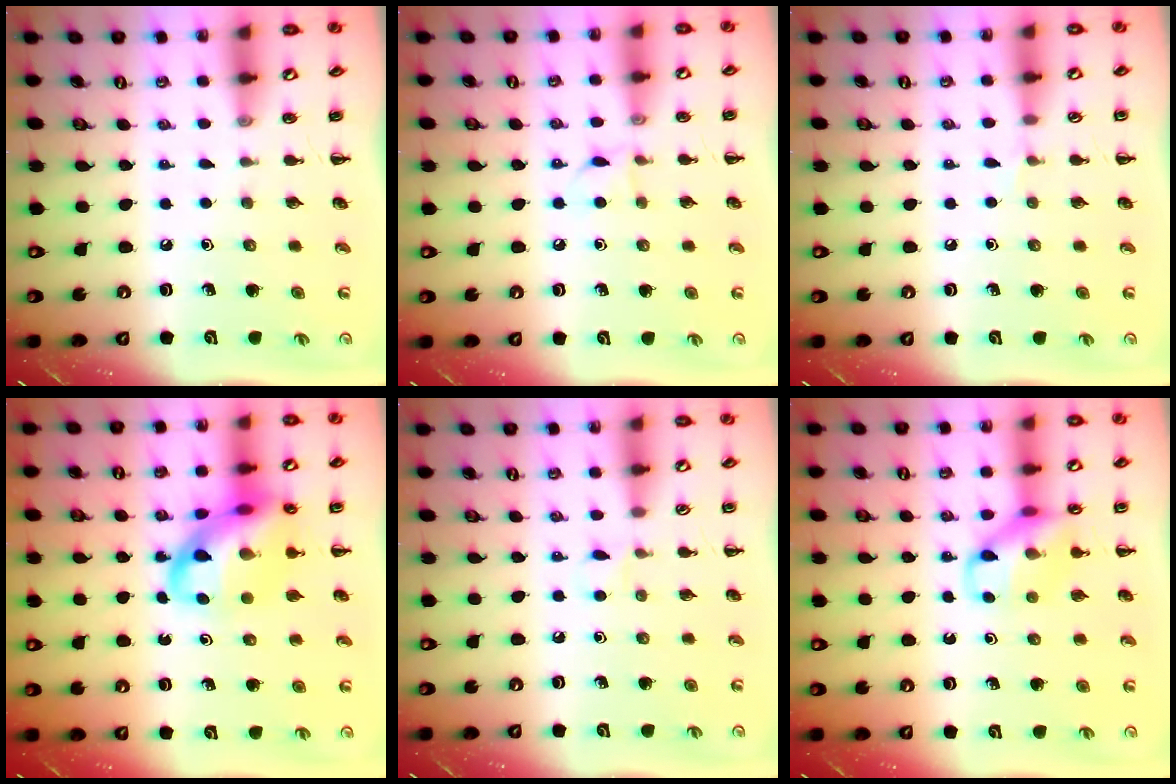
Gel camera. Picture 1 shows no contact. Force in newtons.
{"total": 5.6, "press": 5.5, "slide": 1.4}
{"total": 3.6, "press": 3.3, "slide": 1.3}
{"total": 16.0, "press": 15.6, "slide": 3.5}
{"total": 3.9, "press": 3.6, "slide": 1.4}
{"total": 11.7, "press": 11.6, "slide": 1.2}